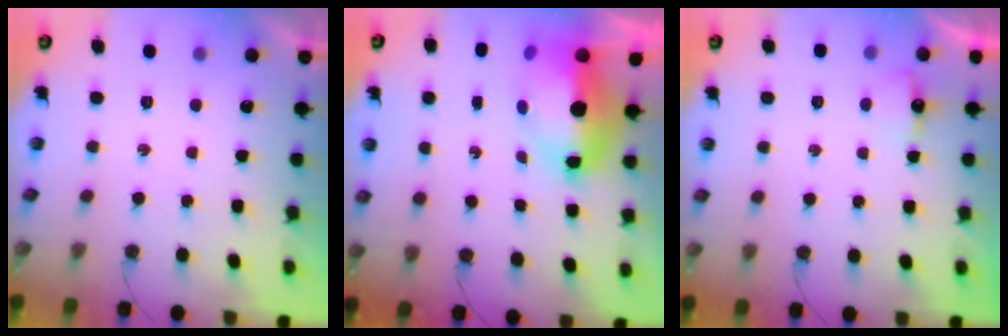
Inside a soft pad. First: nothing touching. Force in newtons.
{"total": 11.5, "press": 11.3, "slide": 1.8}
{"total": 3.9, "press": 3.8, "slide": 0.7}